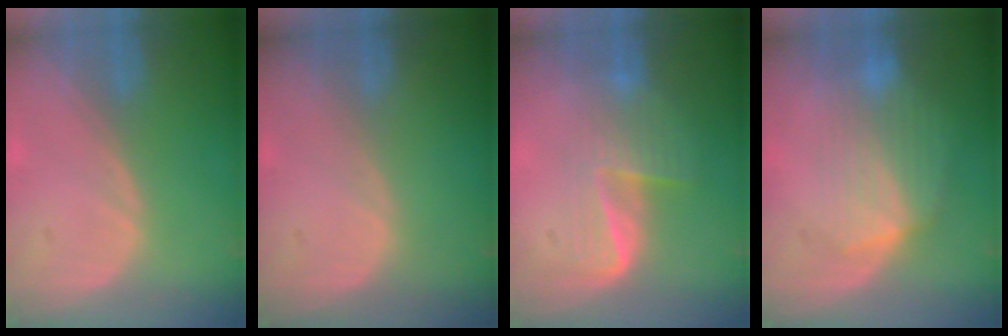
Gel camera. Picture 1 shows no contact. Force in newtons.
{"total": 0.0}
{"total": 7.0, "press": 5.8, "slide": 3.9}
{"total": 7.3, "press": 6.9, "slide": 2.3}